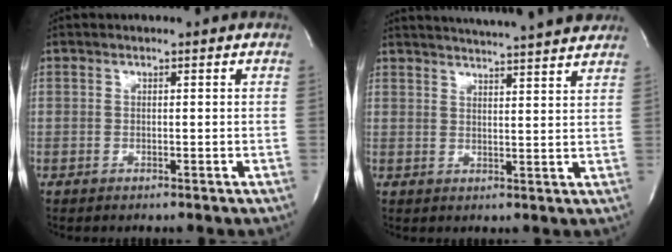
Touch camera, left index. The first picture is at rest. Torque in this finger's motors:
{"motor_torque": [0.19, -0.22, 0.20, 0.11]}